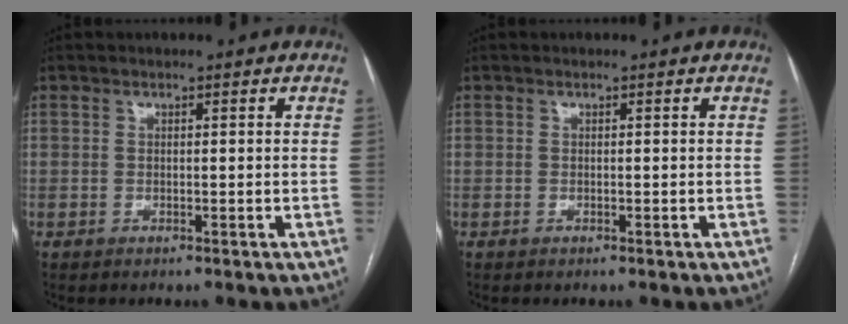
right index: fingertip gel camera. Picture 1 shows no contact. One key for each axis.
{"total": 0.0}